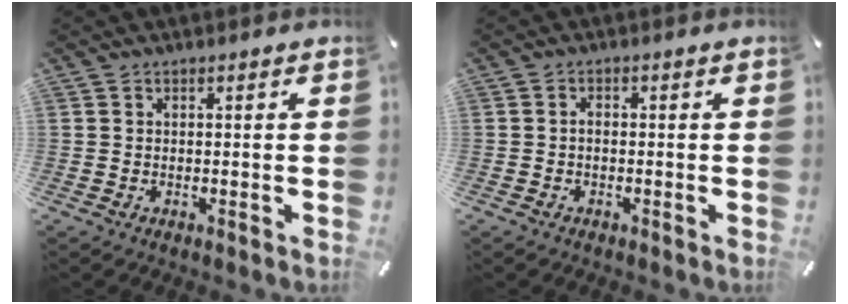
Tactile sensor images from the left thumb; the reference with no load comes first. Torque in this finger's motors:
{"motor_torque": [0.03, -0.11, 0.05, 0.13, 0.01]}